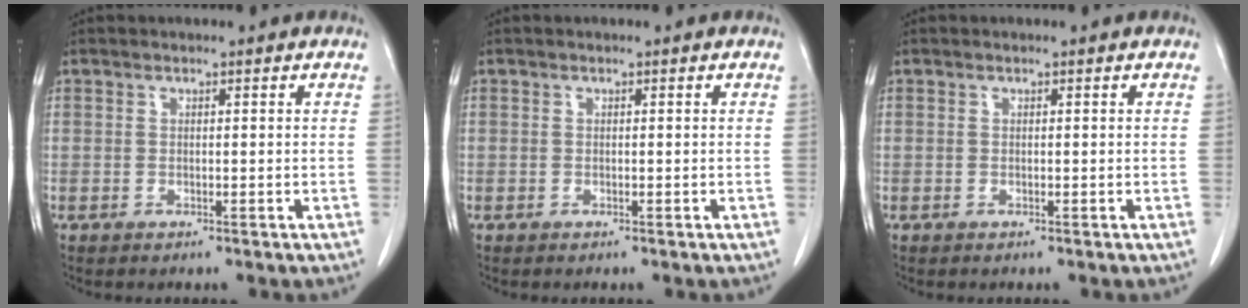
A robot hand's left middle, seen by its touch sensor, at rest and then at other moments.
{"total": 0.0}
{"total": 0.0}